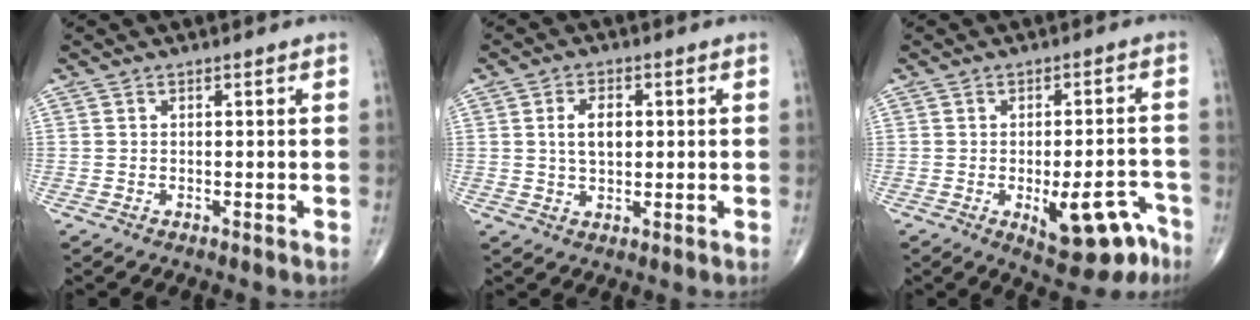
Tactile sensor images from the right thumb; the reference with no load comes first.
{"total": 5.5, "force": [0.9, 3.3, 4.3], "torque": [-0.068, -0.001, 0.017]}
{"total": 11.7, "force": [-5.6, 4.9, 9.1], "torque": [-0.093, 0.030, -0.065]}